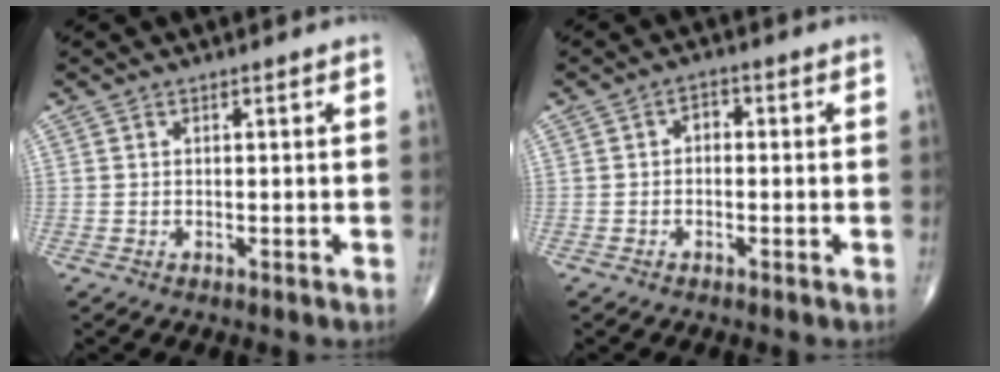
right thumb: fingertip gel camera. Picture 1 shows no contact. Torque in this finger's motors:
{"motor_torque": [-0.04, 0.02, 0.19, -0.02, 0.01]}